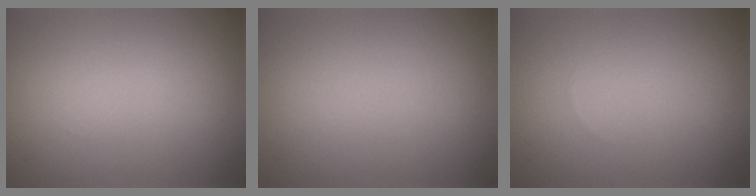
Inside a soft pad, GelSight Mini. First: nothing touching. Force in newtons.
{"total": 0.0}
{"total": 0.0}